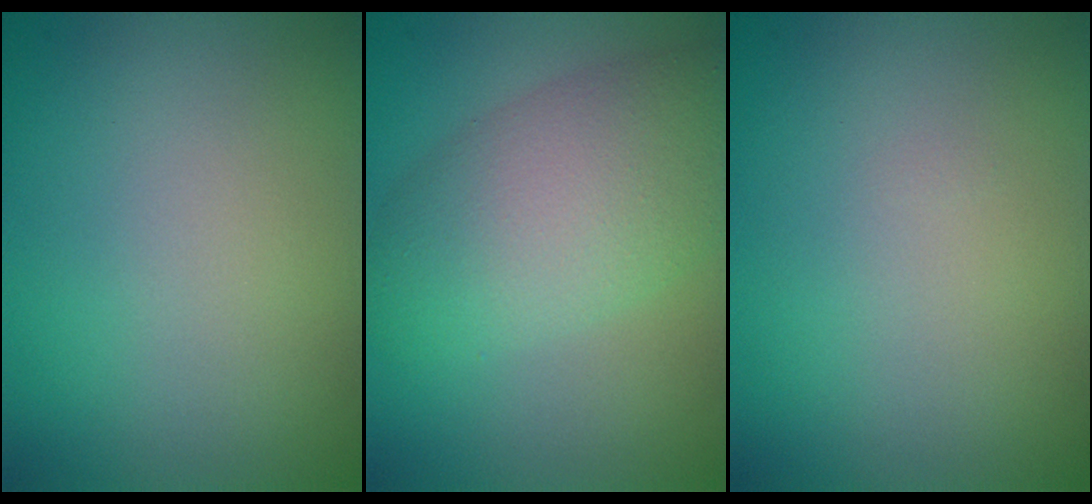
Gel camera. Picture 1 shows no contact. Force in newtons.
{"total": 6.8, "press": 6.8, "slide": 0.3}
{"total": 0.0}